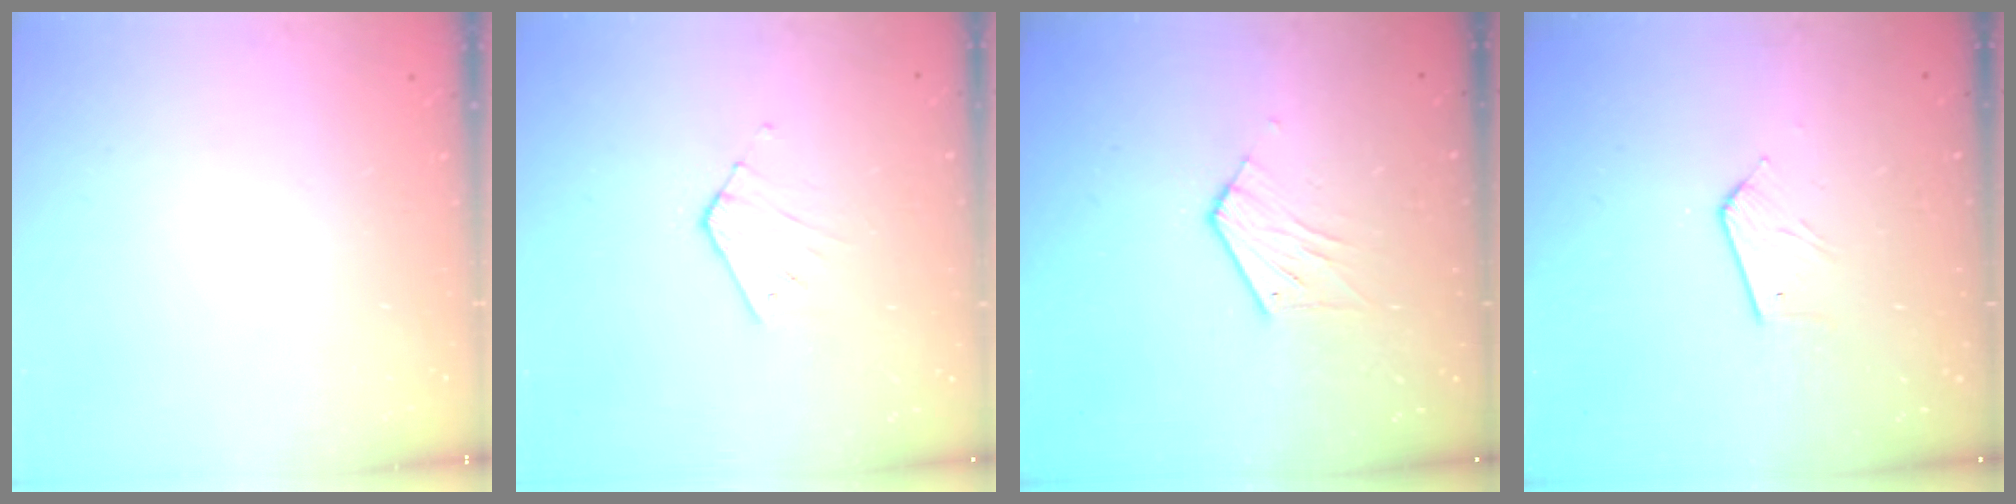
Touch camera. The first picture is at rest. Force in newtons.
{"total": 3.2, "press": 3.2, "slide": 0.2}
{"total": 6.0, "press": 5.9, "slide": 0.4}
{"total": 5.4, "press": 5.4, "slide": 0.5}